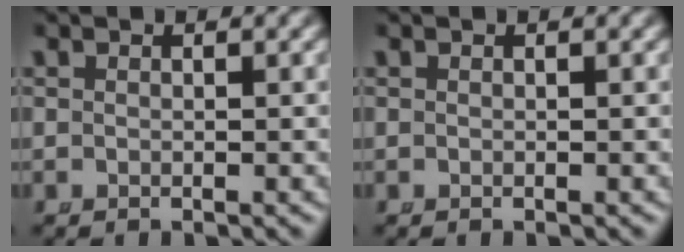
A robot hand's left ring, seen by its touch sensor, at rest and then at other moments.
{"total": 0.0}